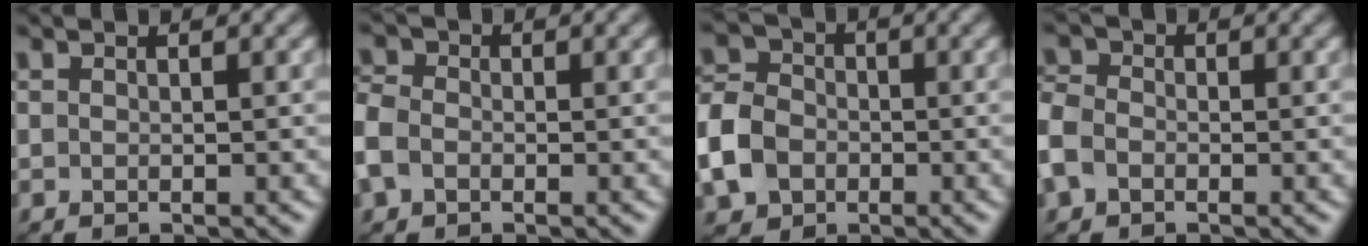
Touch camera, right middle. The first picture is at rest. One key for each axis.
{"total": 3.5, "fx": -1.0, "fy": 2.7, "fz": 2.0, "tx": -0.060, "ty": 0.005, "tz": -0.032}
{"total": 6.4, "fx": -2.1, "fy": 5.2, "fz": 3.2, "tx": -0.083, "ty": 0.000, "tz": -0.060}
{"total": 3.8, "fx": -1.2, "fy": 2.9, "fz": 2.1, "tx": -0.061, "ty": 0.005, "tz": -0.038}